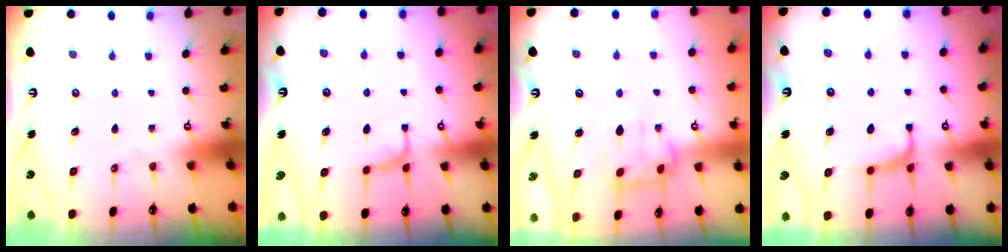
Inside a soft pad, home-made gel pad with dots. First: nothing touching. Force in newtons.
{"total": 1.6, "press": 1.3, "slide": 0.8}
{"total": 2.6, "press": 2.5, "slide": 0.7}
{"total": 0.0}